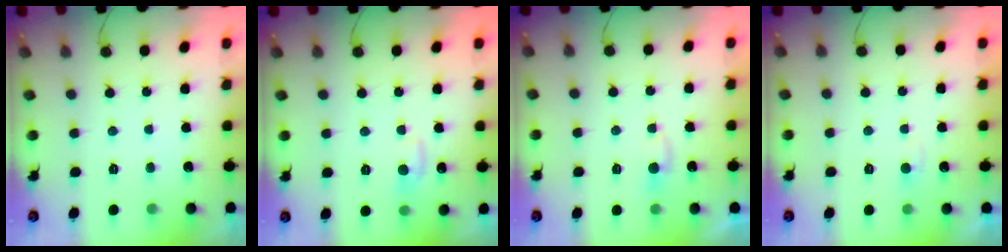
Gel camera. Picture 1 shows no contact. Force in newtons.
{"total": 5.5, "press": 5.5, "slide": 0.7}
{"total": 2.4, "press": 2.4, "slide": 0.3}
{"total": 2.2, "press": 2.2, "slide": 0.2}